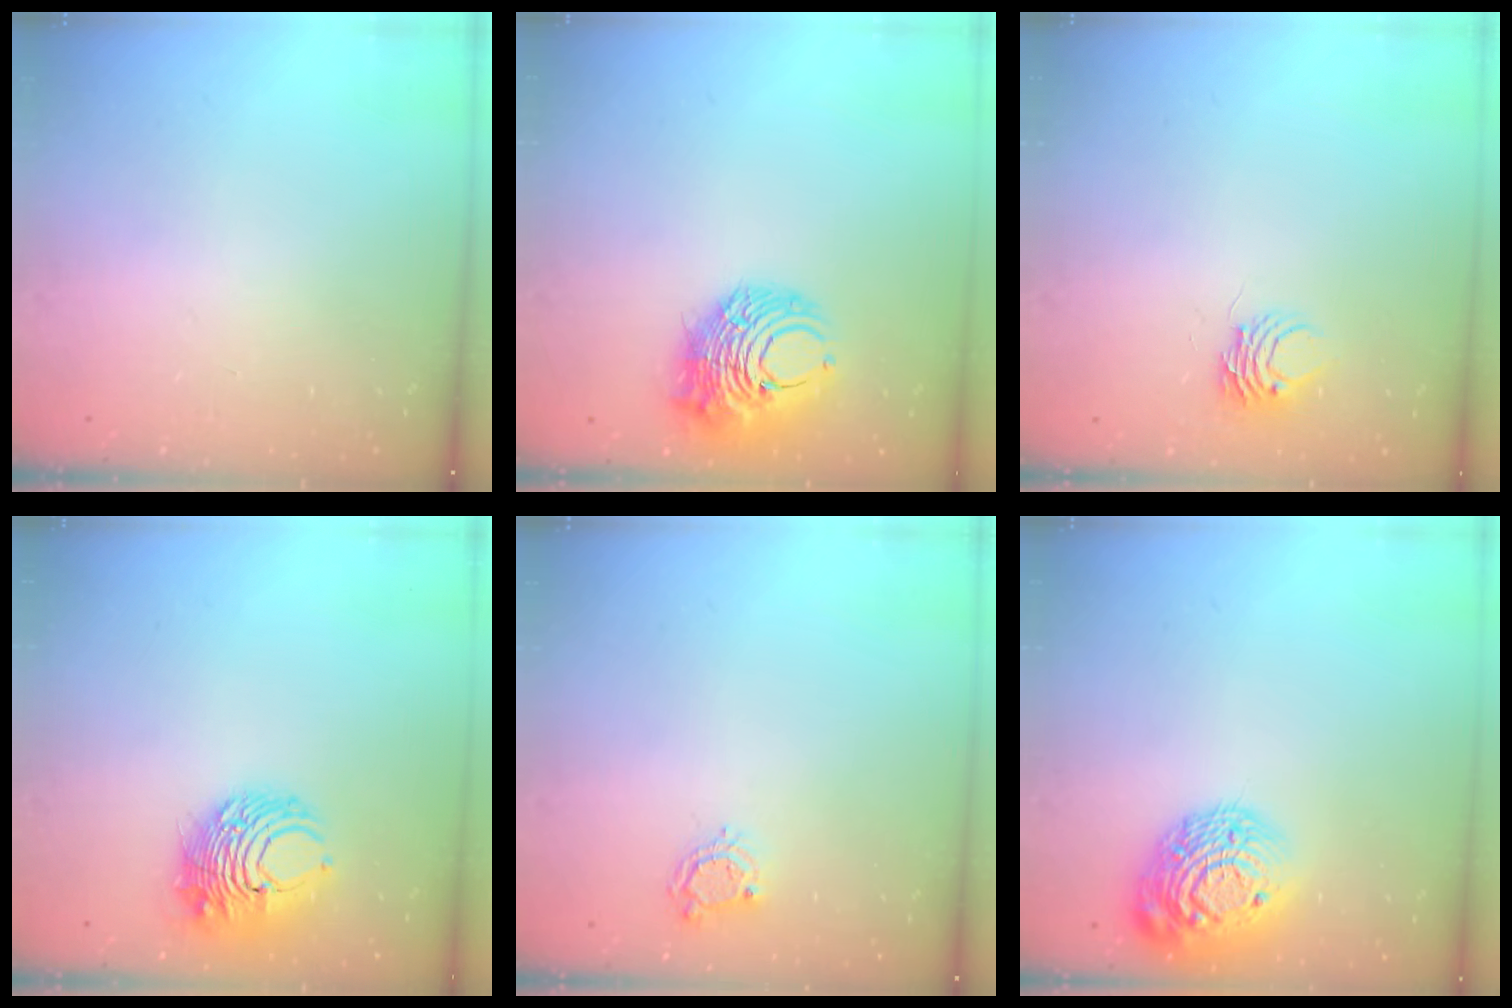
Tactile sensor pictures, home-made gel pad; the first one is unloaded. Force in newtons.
{"total": 10.9, "press": 10.9, "slide": 1.2}
{"total": 4.9, "press": 4.9, "slide": 0.3}
{"total": 9.2, "press": 9.2, "slide": 0.2}
{"total": 5.7, "press": 5.7, "slide": 0.4}
{"total": 18.0, "press": 18.0, "slide": 0.9}